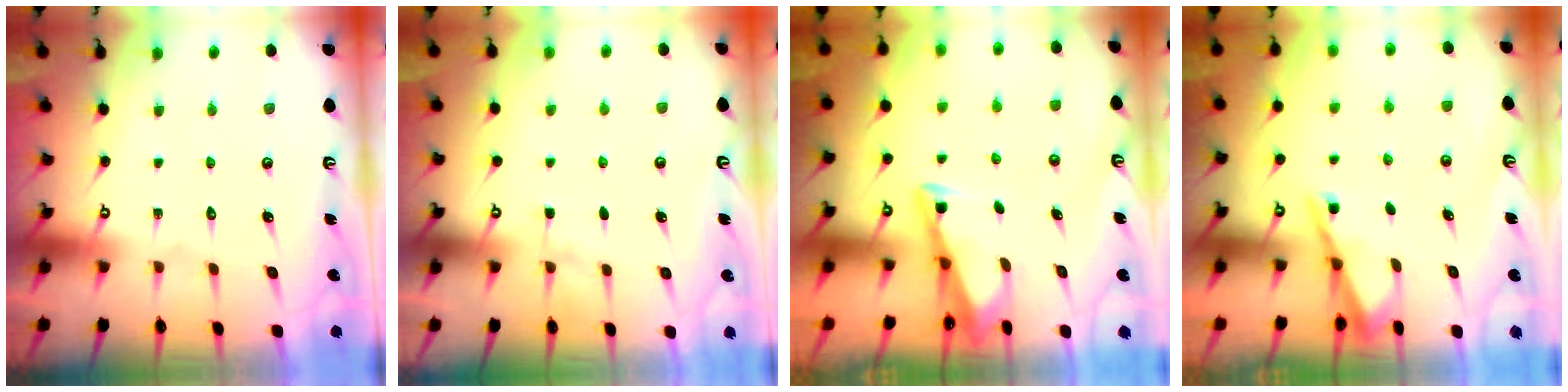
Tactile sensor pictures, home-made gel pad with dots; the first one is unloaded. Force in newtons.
{"total": 3.4, "press": 3.4, "slide": 0.5}
{"total": 3.3, "press": 3.3, "slide": 0.3}
{"total": 2.9, "press": 2.9, "slide": 0.2}